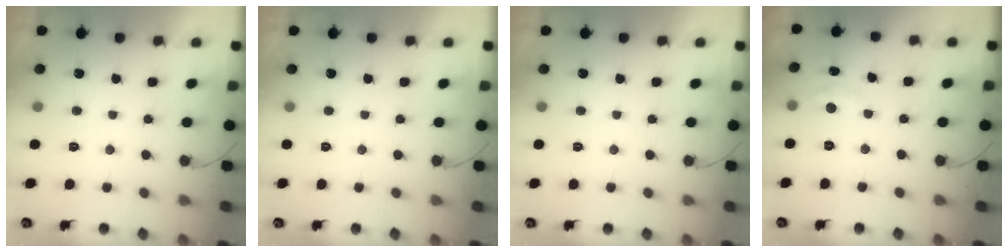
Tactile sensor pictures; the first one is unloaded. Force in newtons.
{"total": 0.0}
{"total": 0.0}
{"total": 4.0, "press": 3.9, "slide": 0.6}